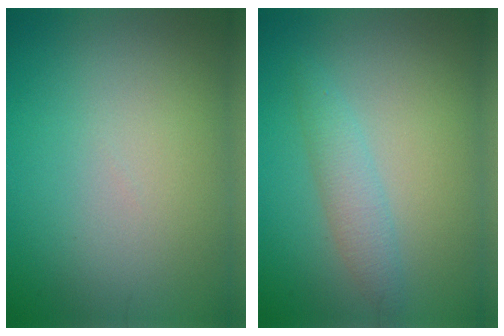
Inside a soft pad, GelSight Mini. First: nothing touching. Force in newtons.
{"total": 2.1, "press": 2.1, "slide": 0.0}